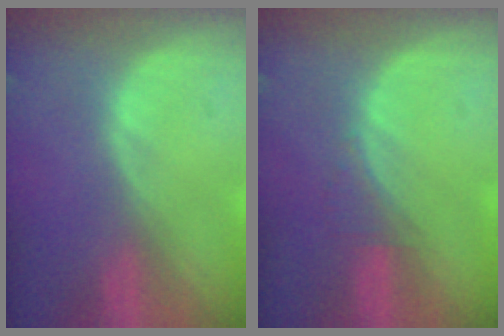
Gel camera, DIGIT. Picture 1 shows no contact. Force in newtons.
{"total": 1.7, "press": 1.6, "slide": 0.7}